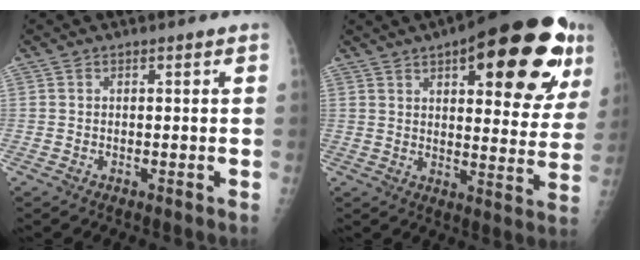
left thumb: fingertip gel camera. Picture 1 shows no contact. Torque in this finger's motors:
{"motor_torque": [0.61, 0.72, 1.54, -1.23, 0.19]}